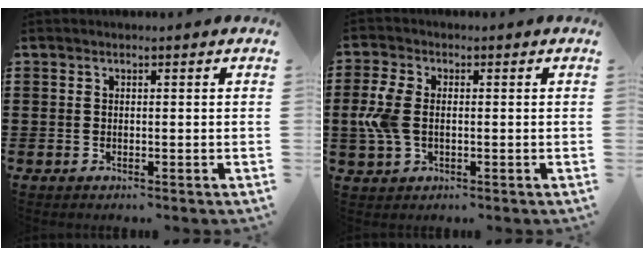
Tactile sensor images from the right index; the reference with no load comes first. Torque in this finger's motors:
{"motor_torque": [1.14, 0.59, 0.63, 0.16]}